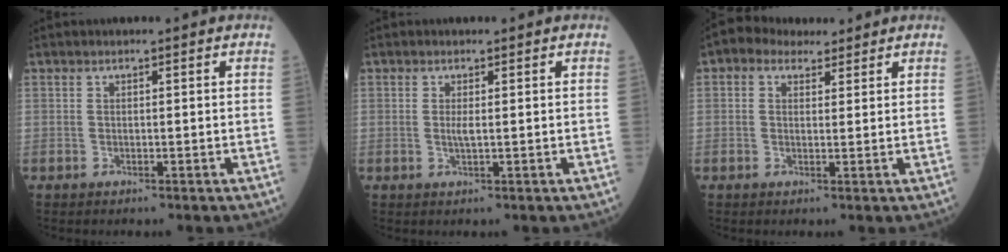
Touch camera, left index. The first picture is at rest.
{"total": 1.1, "force": [-0.1, 0.2, 1.1], "torque": [-0.028, -0.006, 0.000]}
{"total": 4.5, "force": [3.1, 2.7, 1.5], "torque": [-0.031, 0.024, 0.056]}